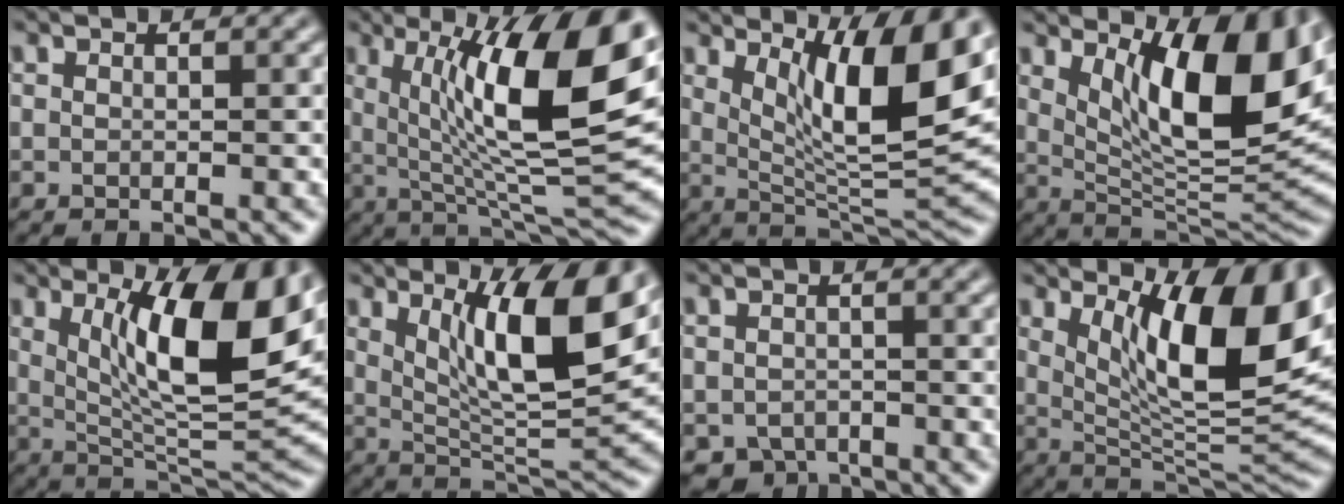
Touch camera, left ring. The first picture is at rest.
{"total": 13.5, "force": [3.6, 3.4, 12.6], "torque": [-0.185, -0.002, 0.060]}
{"total": 11.3, "force": [4.5, 2.9, 10.0], "torque": [-0.148, -0.008, 0.081]}
{"total": 12.9, "force": [4.2, 4.6, 11.3], "torque": [-0.166, -0.006, 0.073]}
{"total": 12.5, "force": [3.8, 3.7, 11.3], "torque": [-0.180, -0.003, 0.067]}
{"total": 10.8, "force": [4.3, 2.8, 9.5], "torque": [-0.147, -0.011, 0.077]}
{"total": 2.3, "force": [-1.7, 1.6, 0.5], "torque": [-0.002, -0.007, -0.031]}
{"total": 13.3, "force": [4.4, 4.5, 11.8], "torque": [-0.164, -0.007, 0.075]}